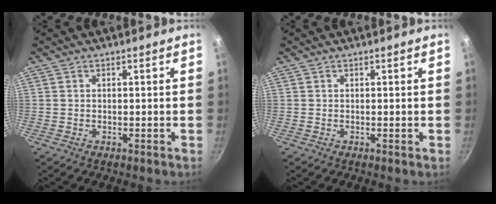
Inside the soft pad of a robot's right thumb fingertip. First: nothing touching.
{"total": 0.0}